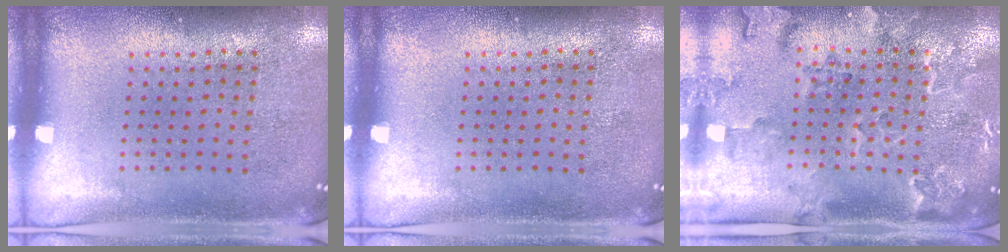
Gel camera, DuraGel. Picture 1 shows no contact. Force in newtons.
{"total": 0.0}
{"total": 2.4, "press": 2.2, "slide": 0.8}